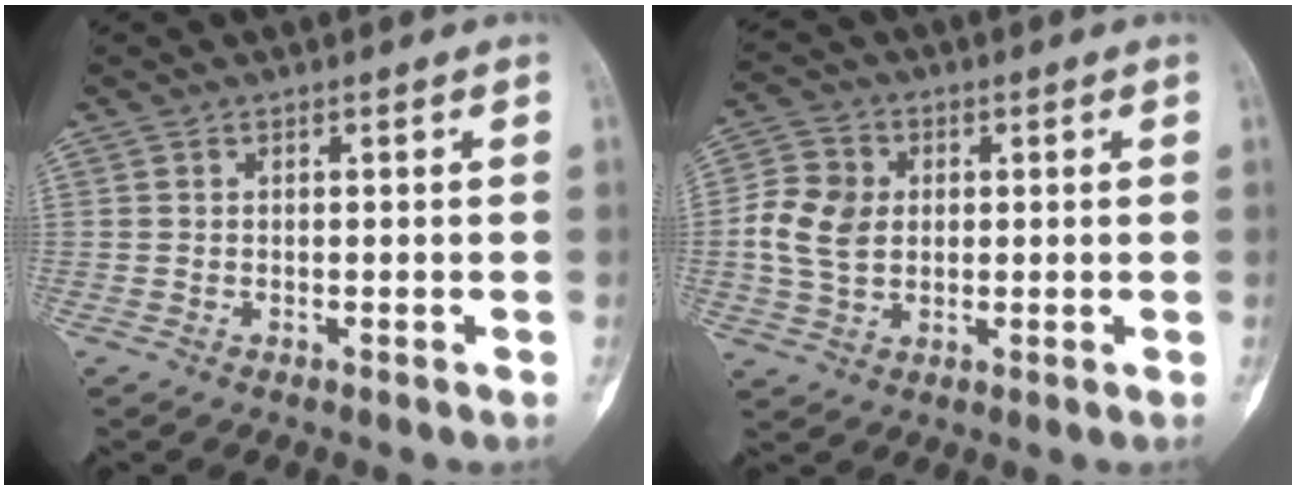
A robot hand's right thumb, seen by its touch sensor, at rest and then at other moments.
{"total": 9.0, "force": [0.5, 7.0, 5.6], "torque": [-0.100, 0.009, 0.009]}